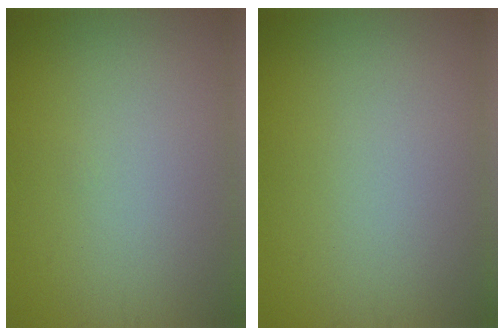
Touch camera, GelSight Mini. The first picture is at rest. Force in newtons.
{"total": 0.0}